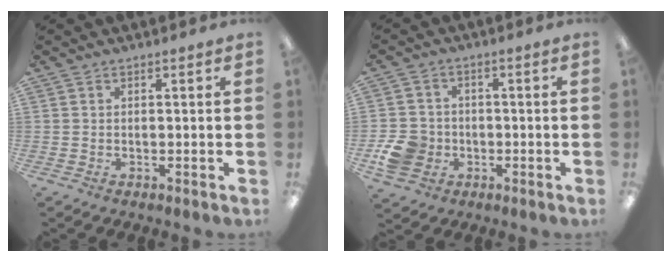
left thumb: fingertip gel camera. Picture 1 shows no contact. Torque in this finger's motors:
{"motor_torque": [-0.09, 0.13, 0.02, -0.01, 0.01]}